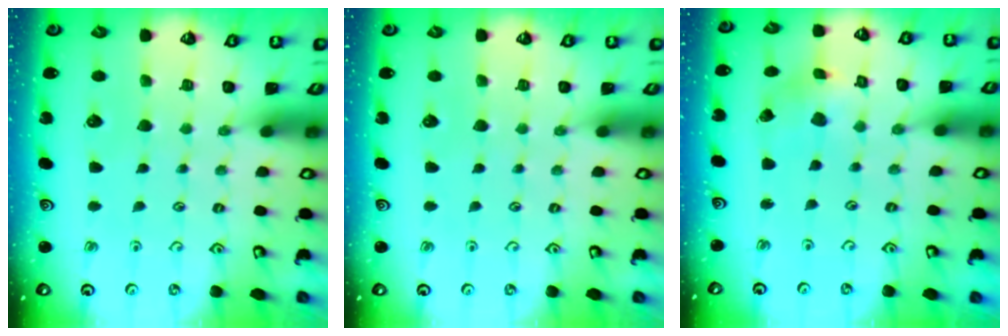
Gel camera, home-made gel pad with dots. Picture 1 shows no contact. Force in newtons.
{"total": 0.0}
{"total": 1.7, "press": 1.6, "slide": 0.4}